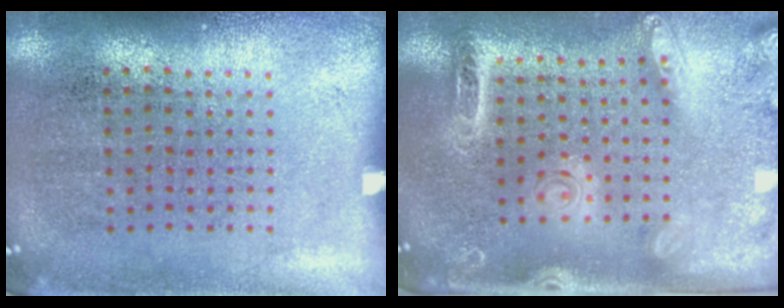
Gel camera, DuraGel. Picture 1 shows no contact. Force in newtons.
{"total": 2.5, "press": 2.0, "slide": 1.5}